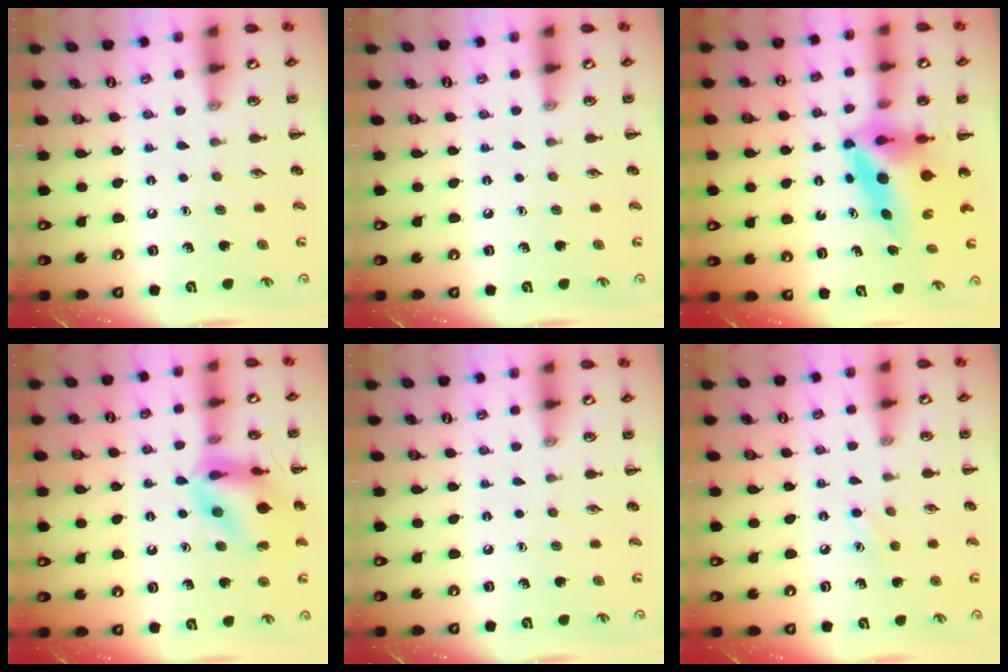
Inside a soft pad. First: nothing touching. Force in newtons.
{"total": 0.0}
{"total": 6.8, "press": 6.6, "slide": 1.7}
{"total": 16.0, "press": 15.9, "slide": 2.0}
{"total": 0.0}
{"total": 2.4, "press": 2.3, "slide": 0.8}